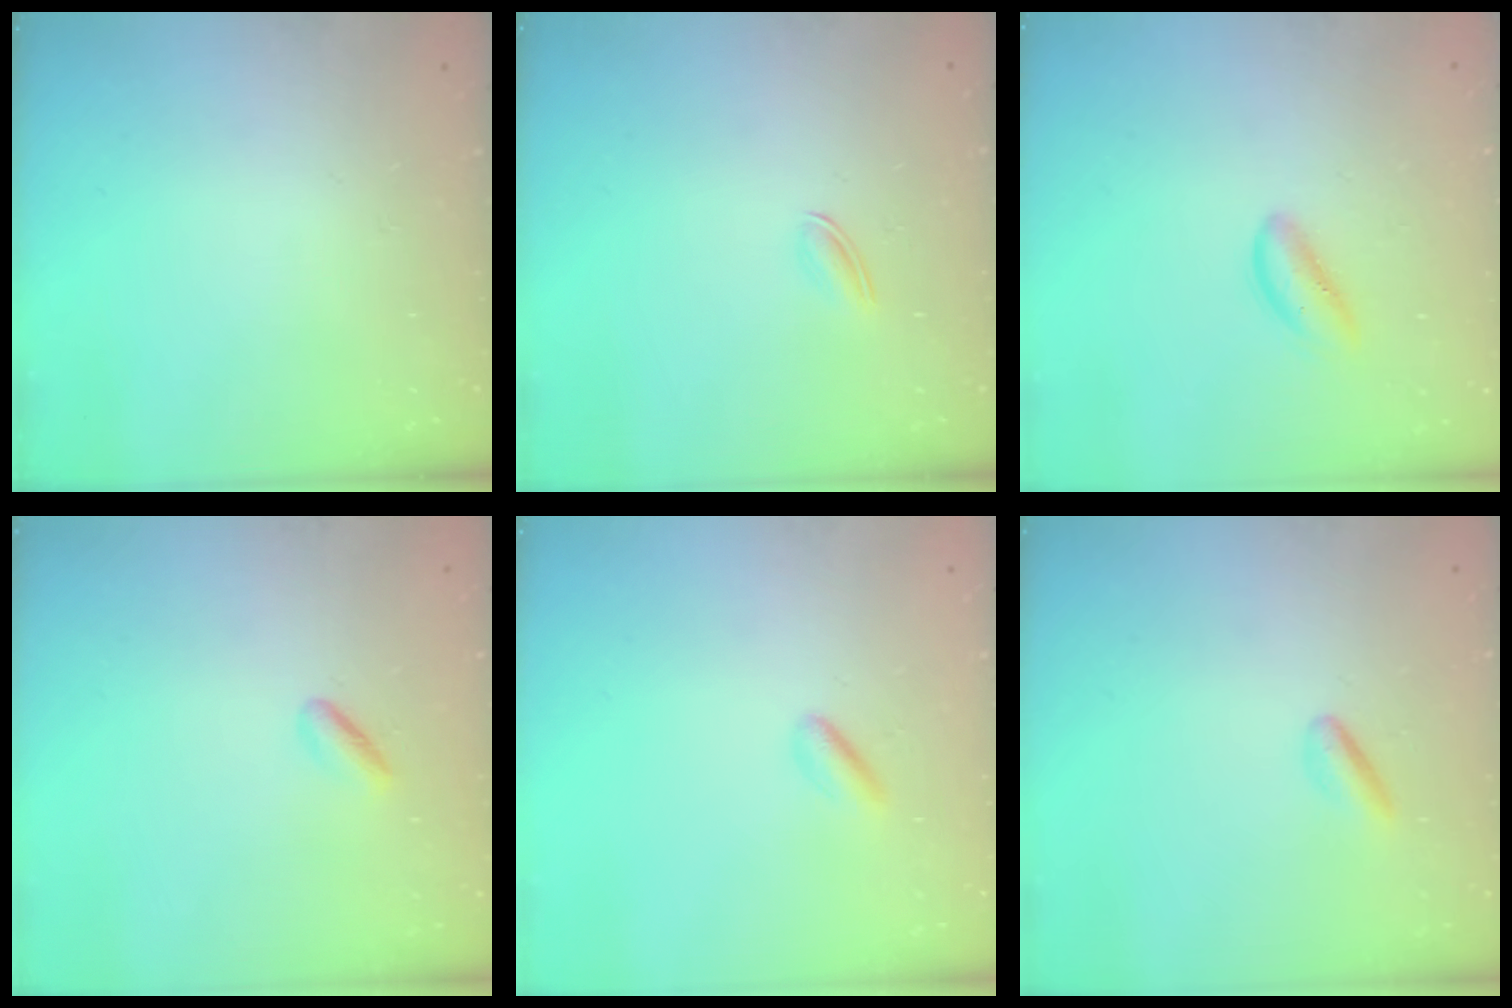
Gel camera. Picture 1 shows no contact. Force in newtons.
{"total": 2.5, "press": 2.4, "slide": 0.8}
{"total": 2.2, "press": 2.2, "slide": 0.4}
{"total": 1.7, "press": 1.3, "slide": 1.1}
{"total": 2.4, "press": 2.3, "slide": 0.6}
{"total": 1.2, "press": 1.1, "slide": 0.6}